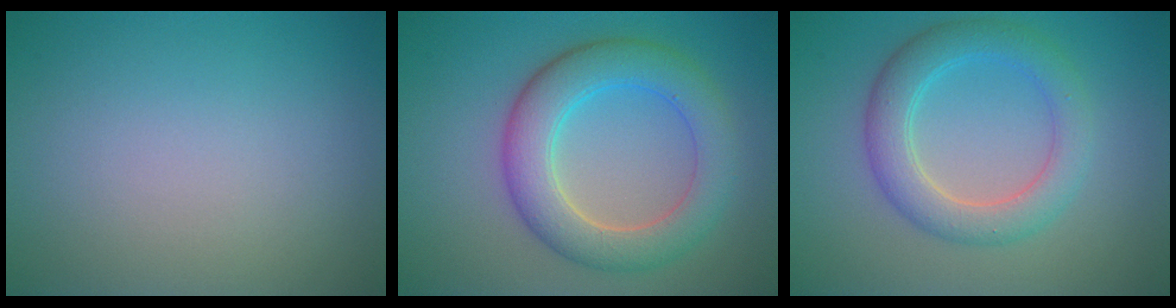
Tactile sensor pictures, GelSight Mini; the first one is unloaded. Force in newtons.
{"total": 6.3, "press": 6.3, "slide": 0.1}
{"total": 4.6, "press": 4.6, "slide": 0.1}